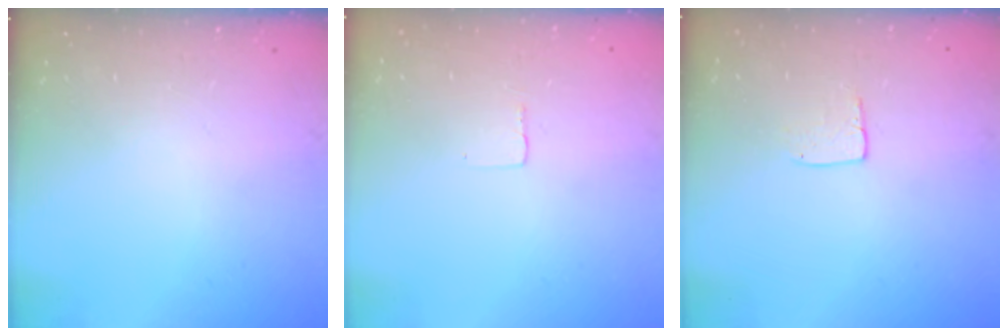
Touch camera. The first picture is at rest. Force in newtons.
{"total": 1.9, "press": 1.9, "slide": 0.1}
{"total": 5.6, "press": 5.6, "slide": 0.2}